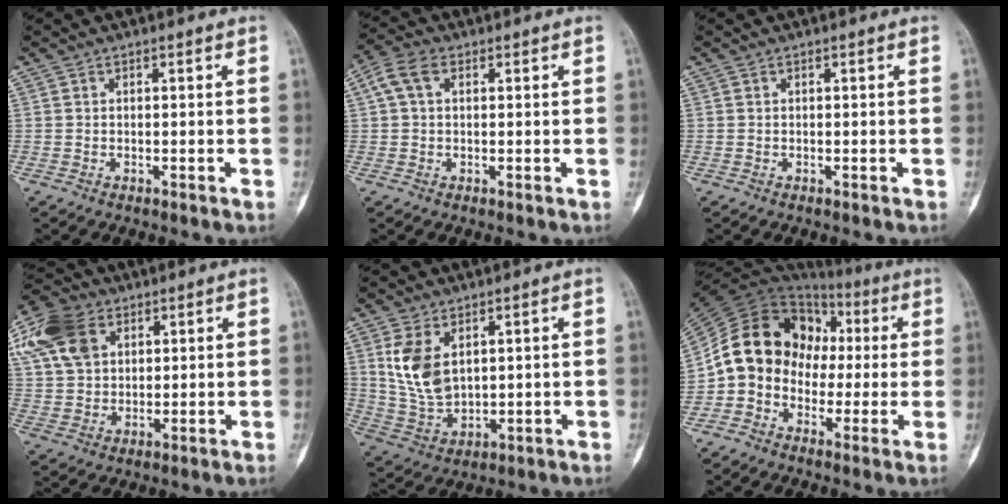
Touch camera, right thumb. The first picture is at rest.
{"total": 4.9, "force": [1.5, 3.1, 3.5], "torque": [-0.079, 0.020, 0.028]}
{"total": 0.0}
{"total": 15.3, "force": [6.3, 10.7, 8.9], "torque": [-0.186, 0.005, 0.118]}
{"total": 10.0, "force": [3.3, 6.1, 7.2], "torque": [-0.133, -0.015, 0.082]}
{"total": 15.6, "force": [-0.2, 13.0, 8.7], "torque": [-0.137, 0.049, -0.005]}